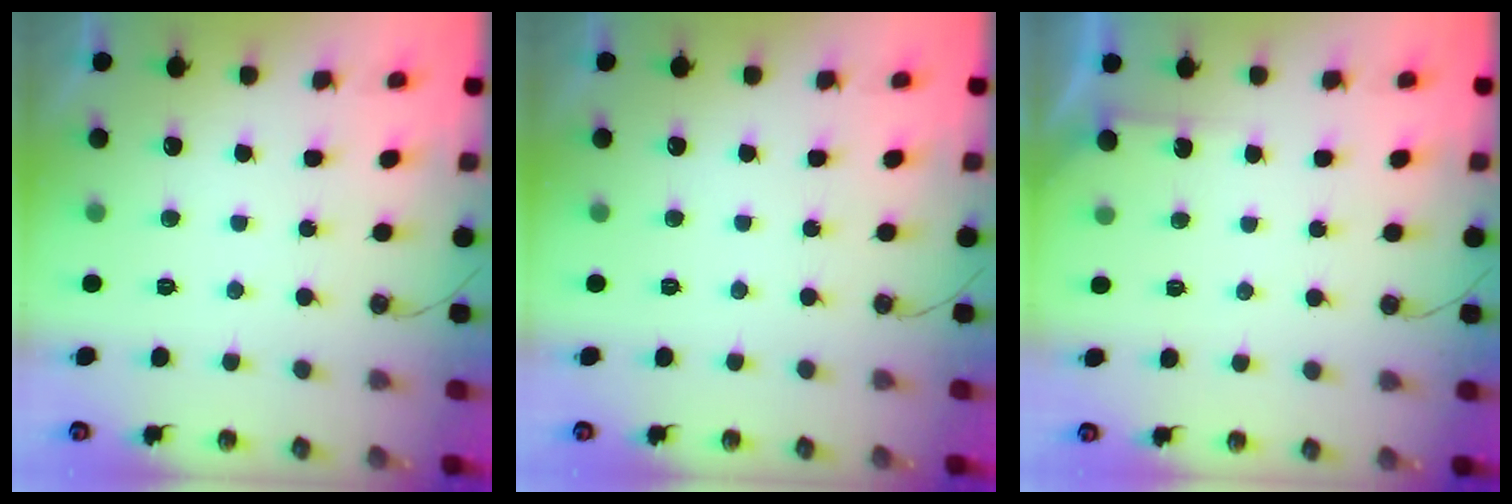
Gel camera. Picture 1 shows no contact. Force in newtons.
{"total": 0.0}
{"total": 2.8, "press": 2.8, "slide": 0.3}